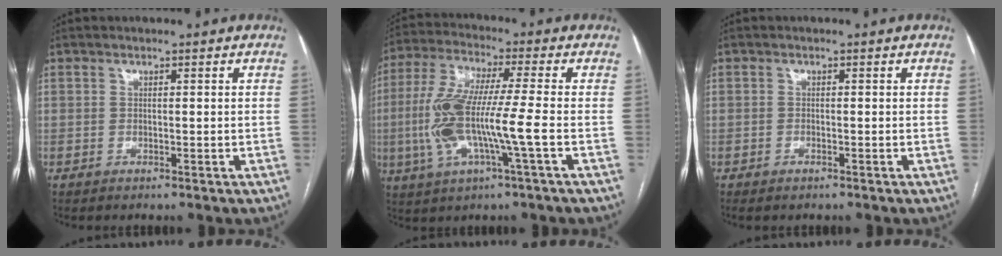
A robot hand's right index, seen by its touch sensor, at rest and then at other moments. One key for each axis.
{"total": 12.8, "fx": -2.4, "fy": 0.9, "fz": 12.6, "tx": -0.270, "ty": 0.005, "tz": -0.049}
{"total": 0.7, "fx": -0.4, "fy": 0.3, "fz": 0.4, "tx": -0.009, "ty": 0.000, "tz": -0.002}